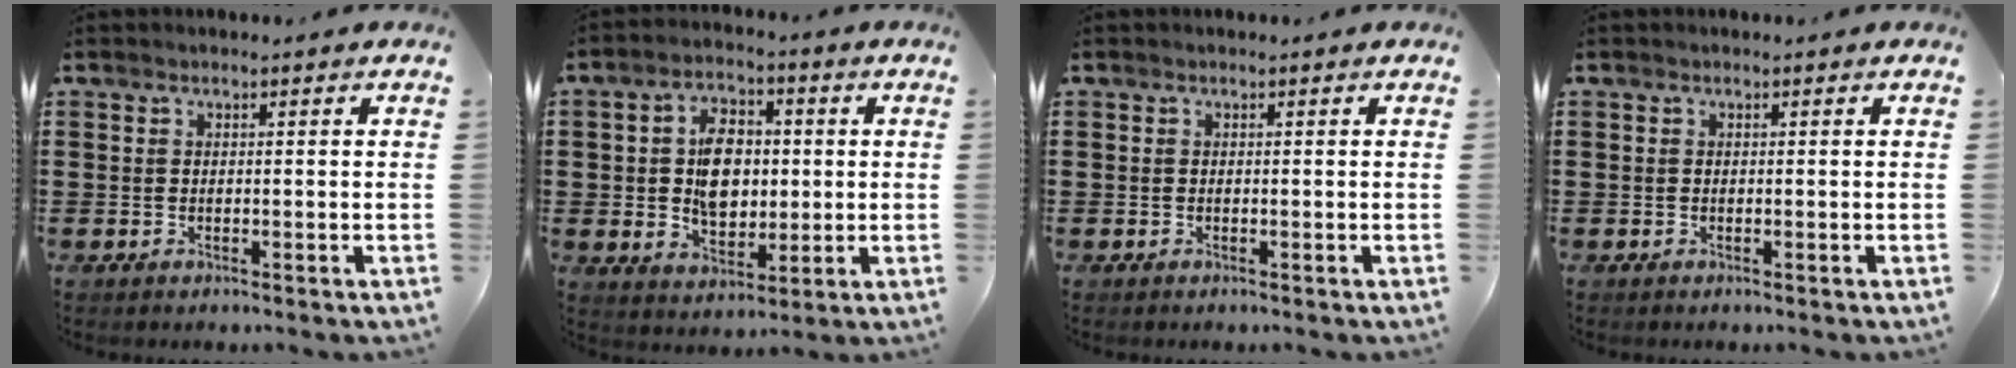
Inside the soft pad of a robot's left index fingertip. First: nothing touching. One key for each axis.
{"total": 8.0, "fx": 0.6, "fy": 5.2, "fz": 6.1, "tx": -0.113, "ty": 0.011, "tz": 0.006}
{"total": 0.0}
{"total": 0.0}